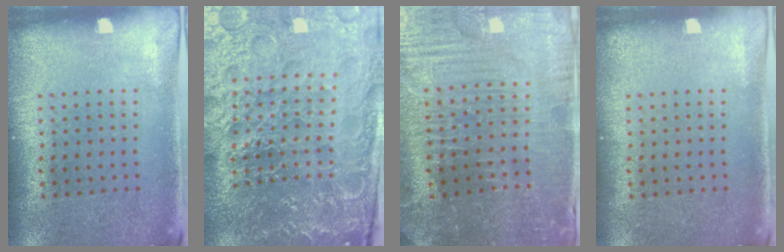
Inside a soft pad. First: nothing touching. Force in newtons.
{"total": 5.6, "press": 5.2, "slide": 2.1}
{"total": 3.6, "press": 3.6, "slide": 0.4}
{"total": 0.0}